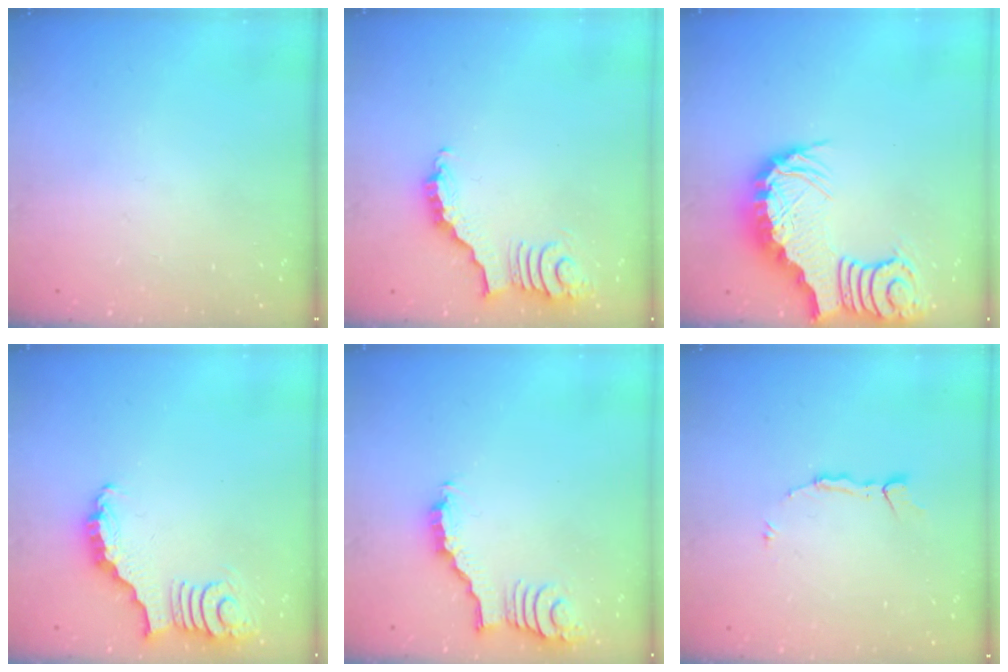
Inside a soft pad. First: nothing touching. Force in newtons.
{"total": 3.8, "press": 3.7, "slide": 0.7}
{"total": 3.7, "press": 3.6, "slide": 0.7}
{"total": 3.6, "press": 3.5, "slide": 0.7}
{"total": 2.6, "press": 2.6, "slide": 0.4}
{"total": 3.1, "press": 3.1, "slide": 0.0}